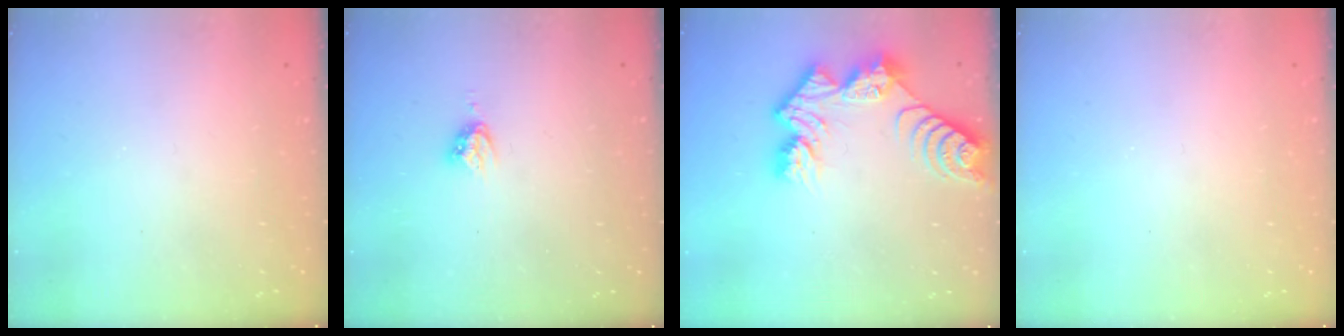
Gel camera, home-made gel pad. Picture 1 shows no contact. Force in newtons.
{"total": 4.8, "press": 4.8, "slide": 0.3}
{"total": 12.0, "press": 12.0, "slide": 1.0}
{"total": 0.0}